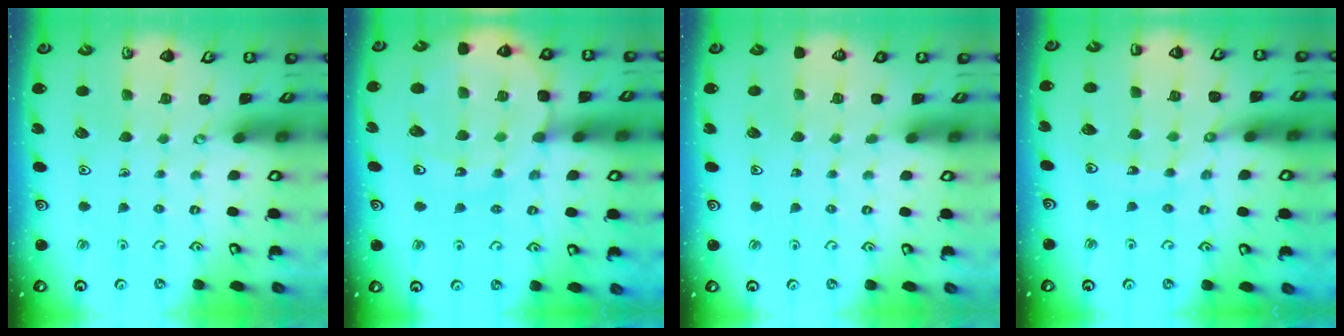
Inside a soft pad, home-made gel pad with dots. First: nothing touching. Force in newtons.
{"total": 13.5, "press": 13.1, "slide": 3.0}
{"total": 0.0}
{"total": 11.0, "press": 10.9, "slide": 1.4}